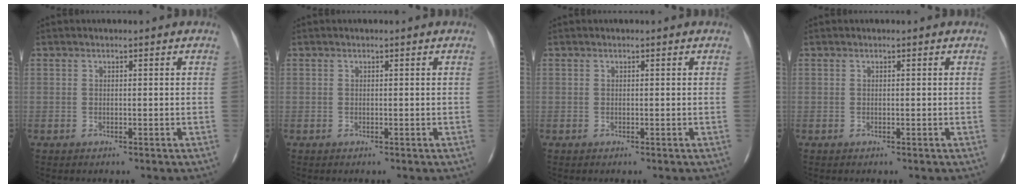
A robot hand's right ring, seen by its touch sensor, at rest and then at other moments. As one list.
[{"total": 0.0}, {"total": 0.0}, {"total": 0.0}]